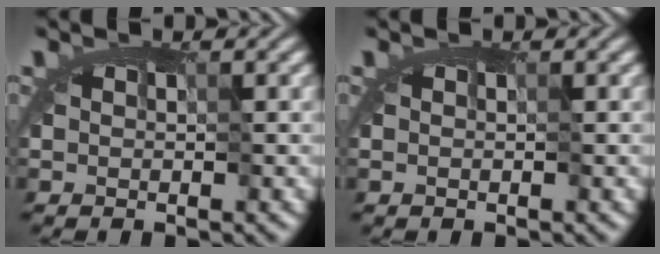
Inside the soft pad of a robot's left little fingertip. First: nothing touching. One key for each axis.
{"total": 0.0}